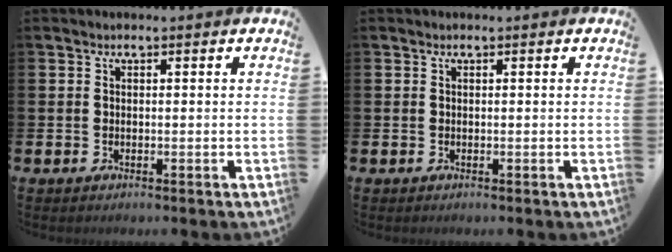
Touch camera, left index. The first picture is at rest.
{"total": 0.0}